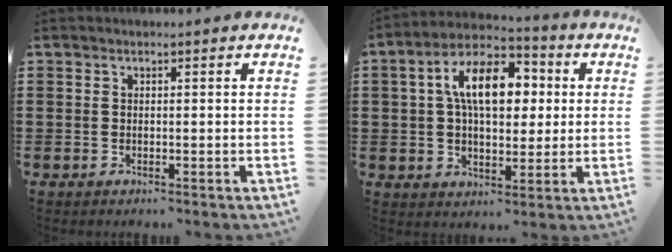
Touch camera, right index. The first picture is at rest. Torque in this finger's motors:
{"motor_torque": [2.14, 0.00, 1.05, 0.21]}